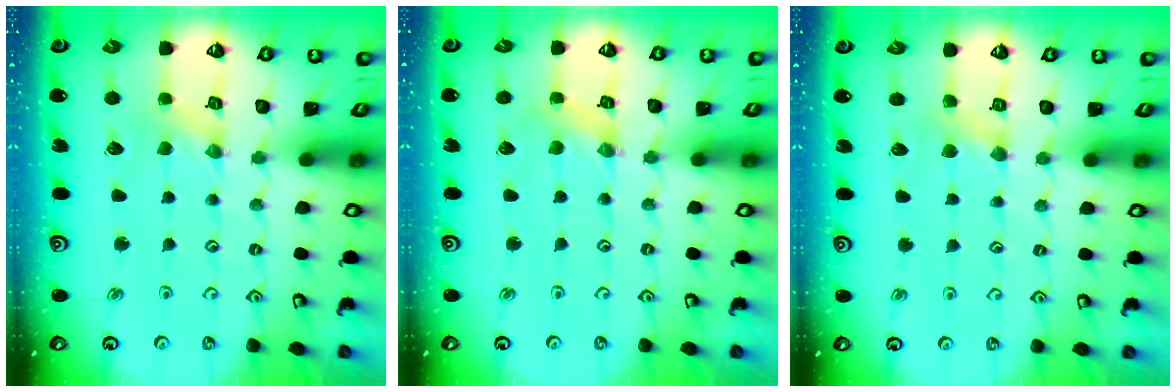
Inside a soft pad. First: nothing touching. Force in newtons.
{"total": 1.9, "press": 1.9, "slide": 0.3}
{"total": 3.3, "press": 3.3, "slide": 0.6}